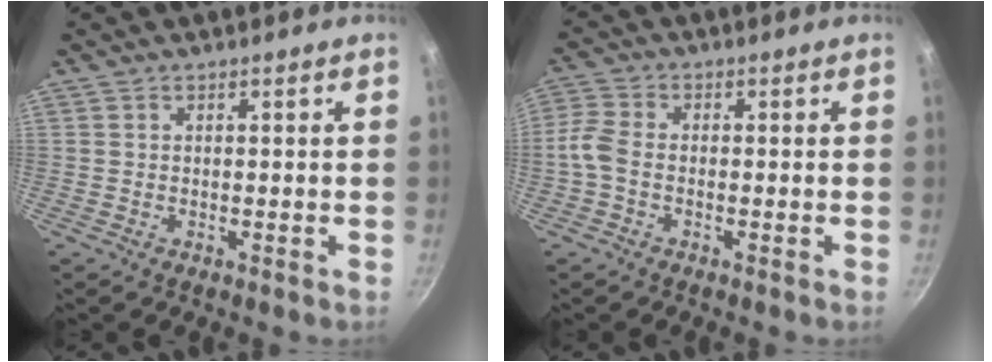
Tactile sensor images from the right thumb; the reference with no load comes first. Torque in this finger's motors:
{"motor_torque": [-0.11, 0.22, -0.08, -0.11, 0.10]}